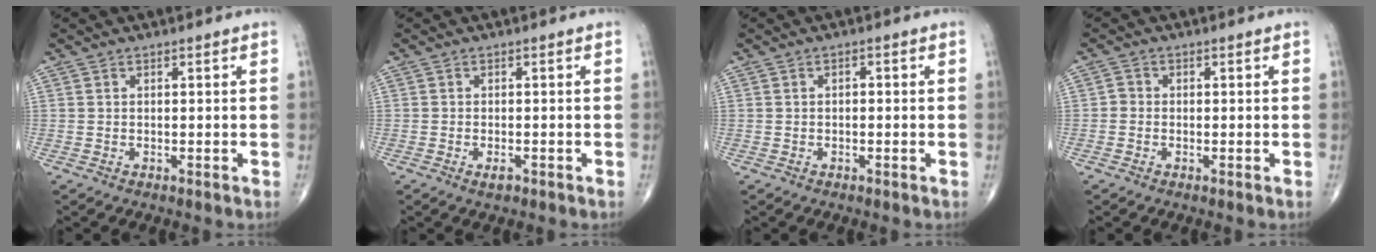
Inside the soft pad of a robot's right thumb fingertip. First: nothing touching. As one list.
[{"total": 1.5, "force": [-0.8, 0.6, 1.0], "torque": [-0.019, 0.001, -0.013]}, {"total": 0.9, "force": [0.0, 0.5, 0.7], "torque": [-0.010, 0.004, -0.002]}, {"total": 1.4, "force": [-0.4, 1.2, 0.5], "torque": [0.000, 0.005, -0.014]}]